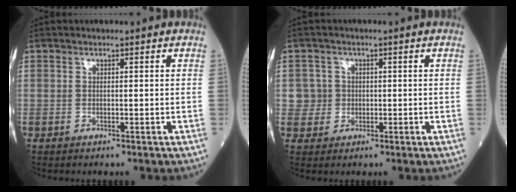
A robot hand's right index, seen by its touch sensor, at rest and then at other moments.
{"total": 2.9, "force": [0.1, 2.9, -0.3], "torque": [0.018, 0.009, 0.003]}